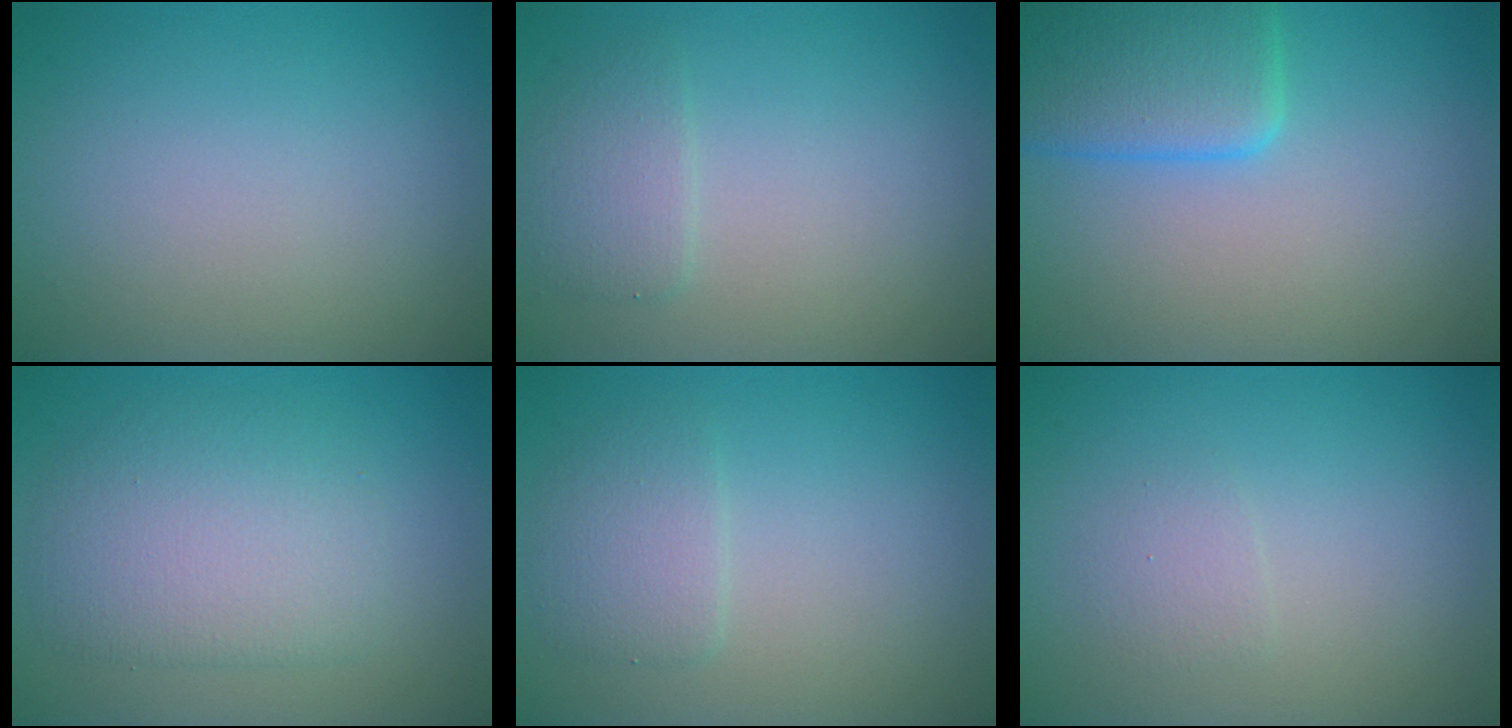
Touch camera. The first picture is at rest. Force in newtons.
{"total": 2.0, "press": 2.0, "slide": 0.2}
{"total": 5.7, "press": 5.7, "slide": 0.5}
{"total": 5.1, "press": 5.1, "slide": 0.4}
{"total": 2.3, "press": 2.3, "slide": 0.3}
{"total": 1.1, "press": 1.1, "slide": 0.1}